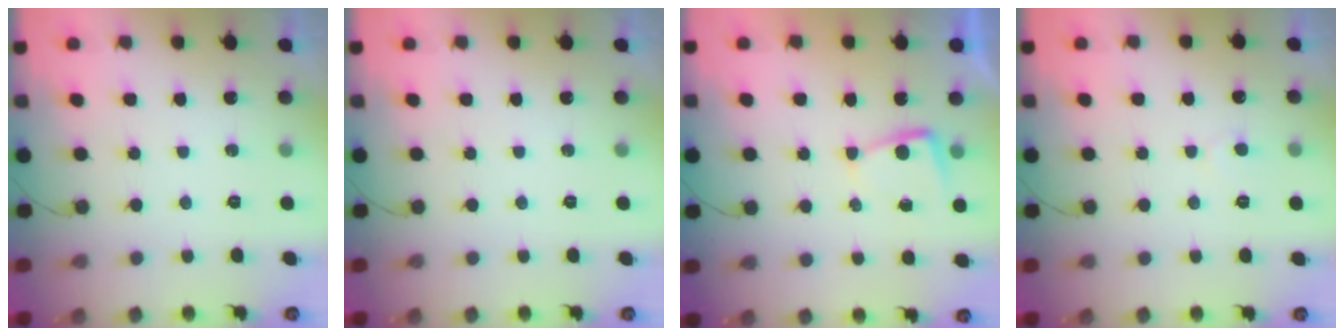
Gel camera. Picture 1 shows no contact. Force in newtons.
{"total": 0.0}
{"total": 2.4, "press": 2.3, "slide": 0.4}
{"total": 4.1, "press": 4.1, "slide": 0.3}